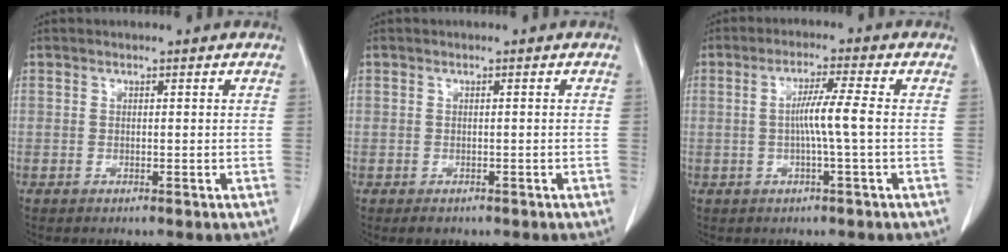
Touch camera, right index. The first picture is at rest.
{"total": 1.5, "force": [-1.0, 1.0, 0.6], "torque": [-0.009, 0.000, -0.009]}
{"total": 5.1, "force": [-0.4, -0.9, 5.0], "torque": [-0.090, 0.006, -0.007]}